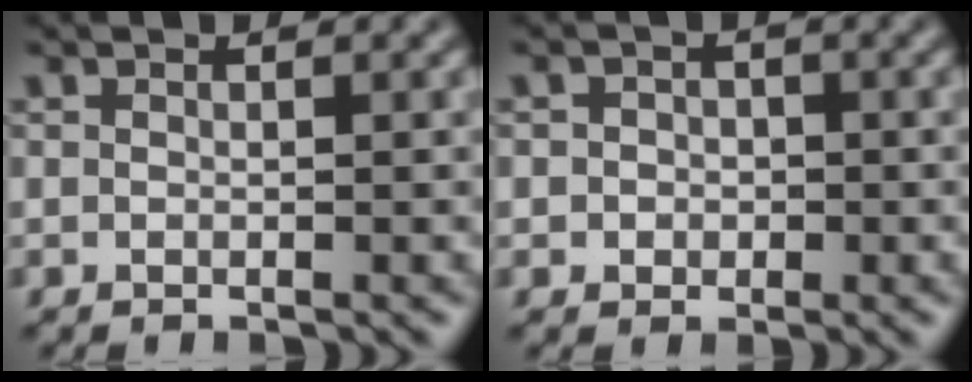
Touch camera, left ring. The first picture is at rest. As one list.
[{"total": 2.0, "force": [0.0, 1.9, 0.8], "torque": [0.005, 0.002, -0.011]}]